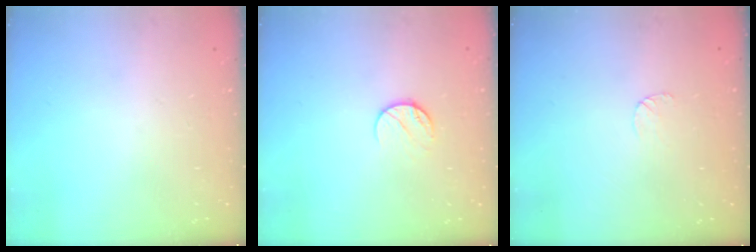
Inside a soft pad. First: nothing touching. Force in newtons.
{"total": 6.1, "press": 6.1, "slide": 0.7}
{"total": 3.5, "press": 3.5, "slide": 0.4}